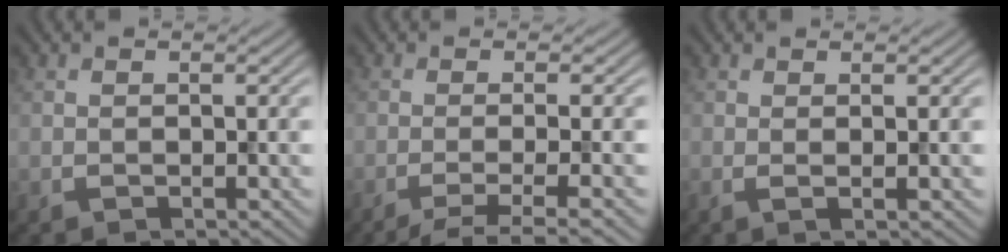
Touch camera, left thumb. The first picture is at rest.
{"total": 4.5, "force": [-1.9, 1.1, 3.9], "torque": [-0.050, -0.003, -0.037]}
{"total": 1.3, "force": [0.4, 0.4, 1.2], "torque": [-0.014, 0.001, 0.006]}